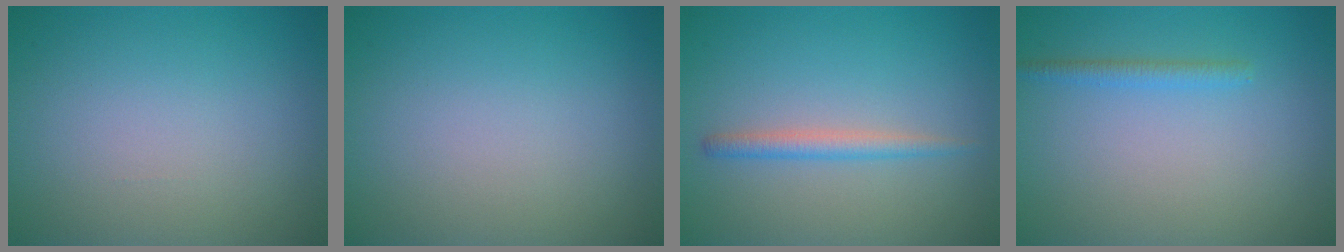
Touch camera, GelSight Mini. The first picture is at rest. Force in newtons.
{"total": 0.0}
{"total": 1.8, "press": 1.8, "slide": 0.1}
{"total": 1.3, "press": 1.3, "slide": 0.1}